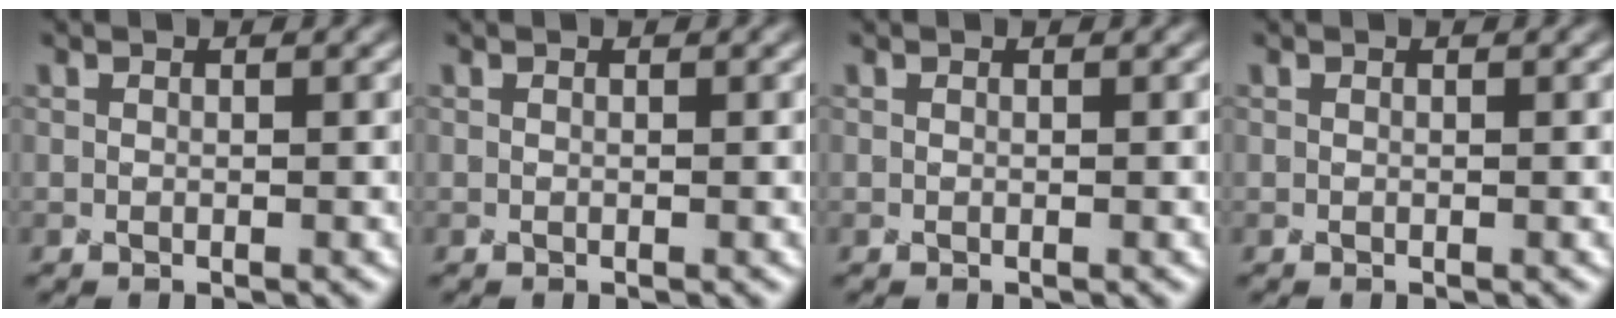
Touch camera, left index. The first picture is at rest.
{"total": 0.0}
{"total": 0.0}
{"total": 0.0}